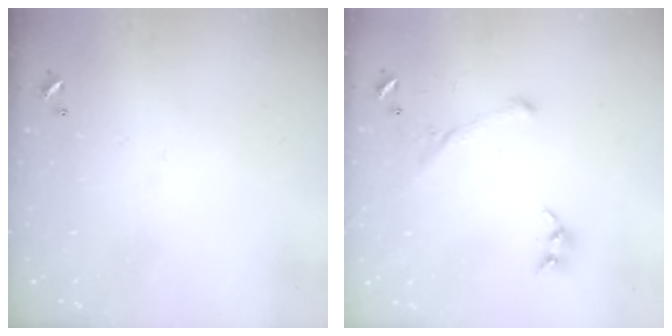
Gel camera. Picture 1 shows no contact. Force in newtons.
{"total": 2.8, "press": 2.6, "slide": 1.0}